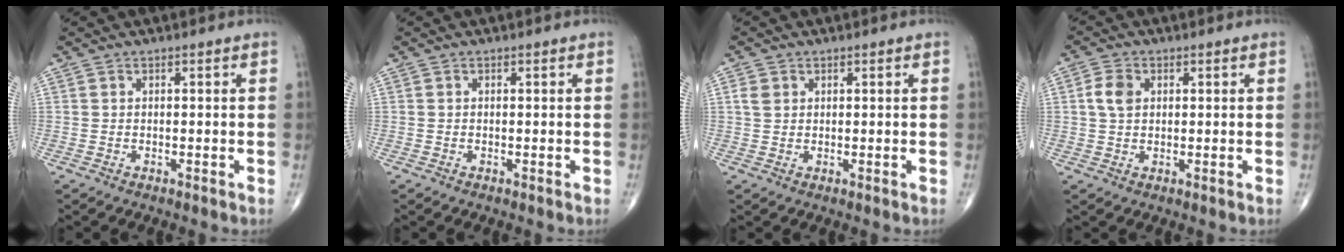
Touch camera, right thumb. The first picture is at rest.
{"total": 0.0}
{"total": 2.3, "force": [0.8, 1.8, 1.1], "torque": [-0.020, 0.002, 0.017]}
{"total": 4.0, "force": [0.9, 2.8, 2.7], "torque": [-0.052, 0.003, 0.014]}